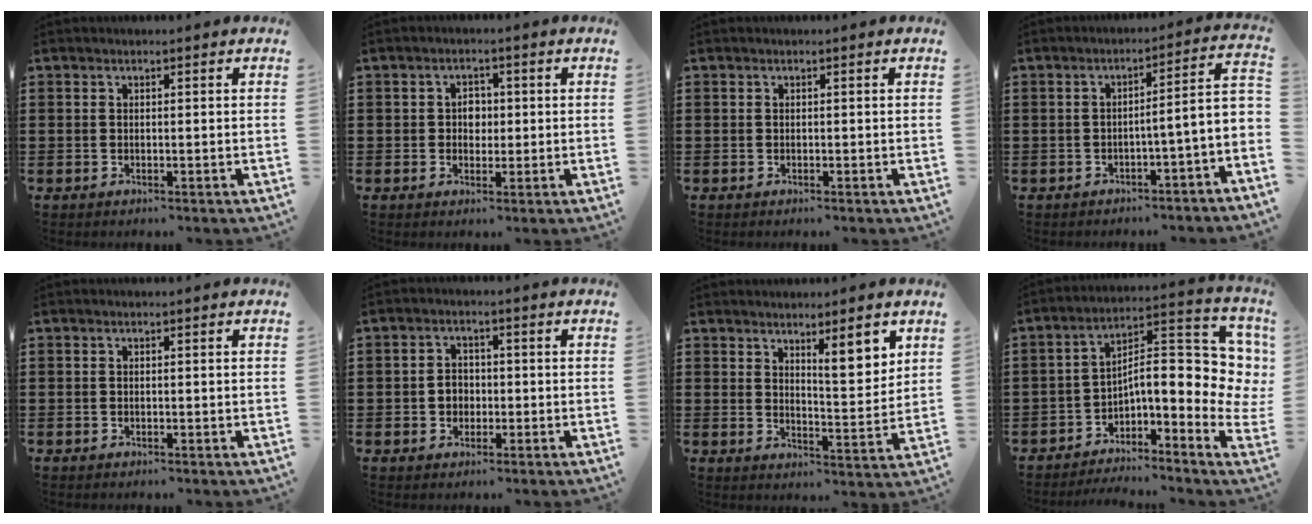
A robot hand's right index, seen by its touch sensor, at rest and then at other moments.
{"total": 2.4, "force": [0.1, 1.9, 1.5], "torque": [-0.033, 0.008, -0.001]}
{"total": 0.0}
{"total": 3.5, "force": [-1.1, 0.0, 3.3], "torque": [-0.057, -0.032, -0.032]}
{"total": 0.0}
{"total": 2.7, "force": [-0.6, 2.2, 1.4], "torque": [-0.032, 0.004, -0.014]}
{"total": 6.6, "force": [4.3, 1.8, 4.7], "torque": [-0.071, -0.014, 0.068]}
{"total": 9.6, "force": [-0.5, 3.0, 9.1], "torque": [-0.138, -0.033, -0.023]}